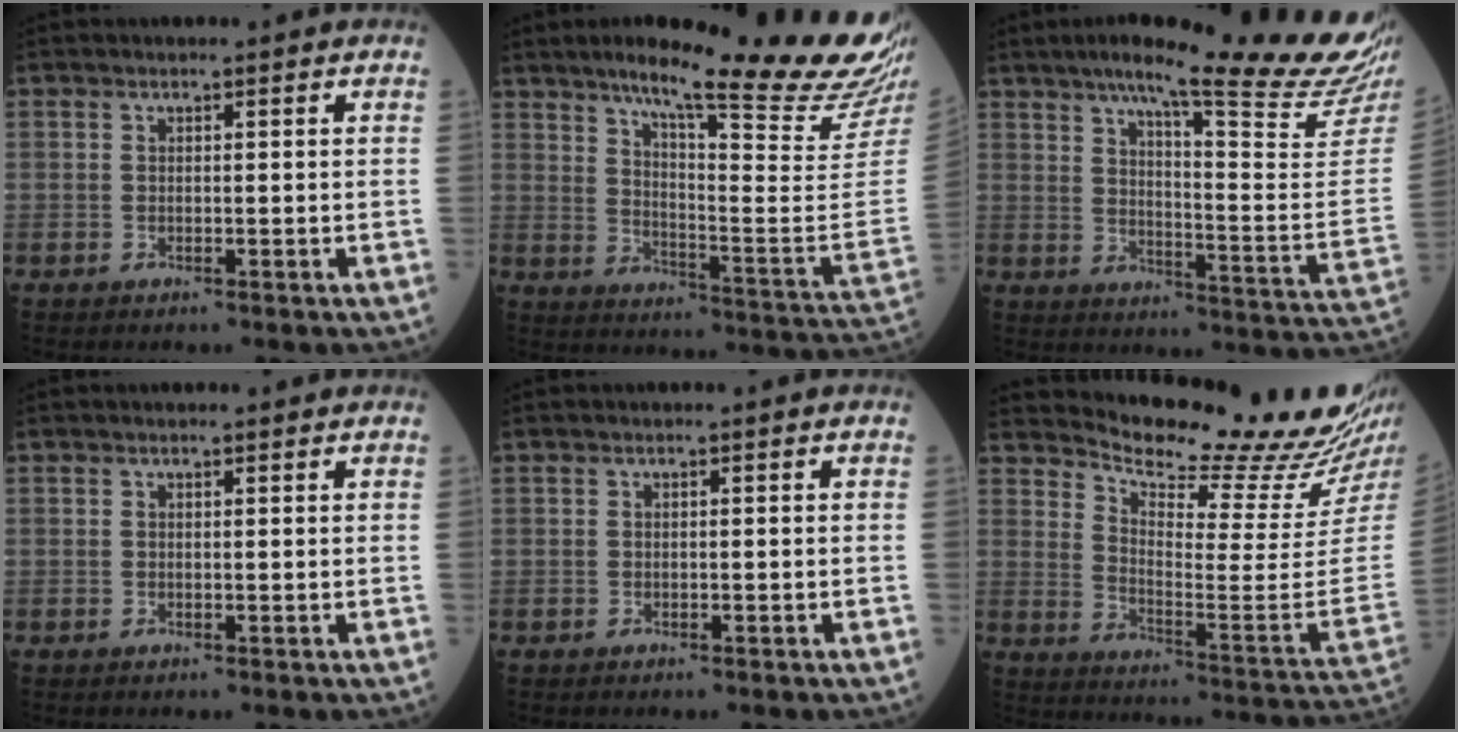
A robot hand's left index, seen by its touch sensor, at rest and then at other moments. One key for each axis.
{"total": 25.2, "fx": 19.8, "fy": 0.1, "fz": 15.6, "tx": -0.228, "ty": -0.074, "tz": 0.258}
{"total": 26.0, "fx": 20.6, "fy": 0.4, "fz": 15.9, "tx": -0.214, "ty": -0.064, "tz": 0.260}
{"total": 0.7, "fx": 0.6, "fy": 0.1, "fz": 0.1, "tx": -0.008, "ty": 0.000, "tz": 0.005}
{"total": 0.0}
{"total": 19.3, "fx": 18.4, "fy": -0.6, "fz": 5.7, "tx": -0.107, "ty": -0.117, "tz": 0.244}